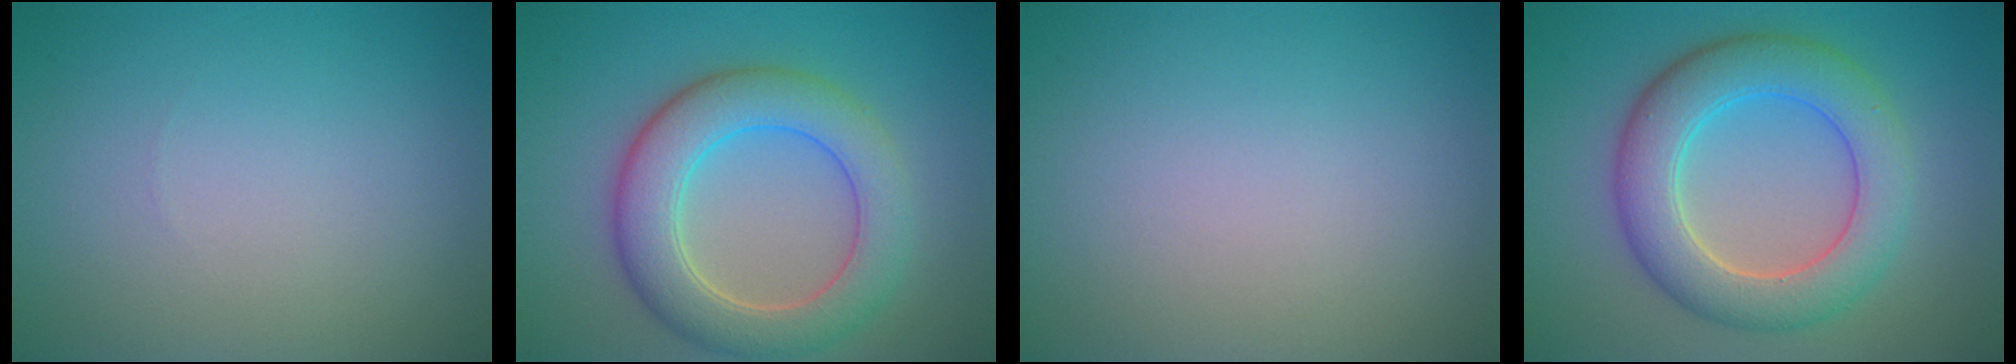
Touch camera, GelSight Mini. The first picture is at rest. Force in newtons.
{"total": 6.8, "press": 6.8, "slide": 0.5}
{"total": 0.0}
{"total": 7.0, "press": 7.0, "slide": 0.3}